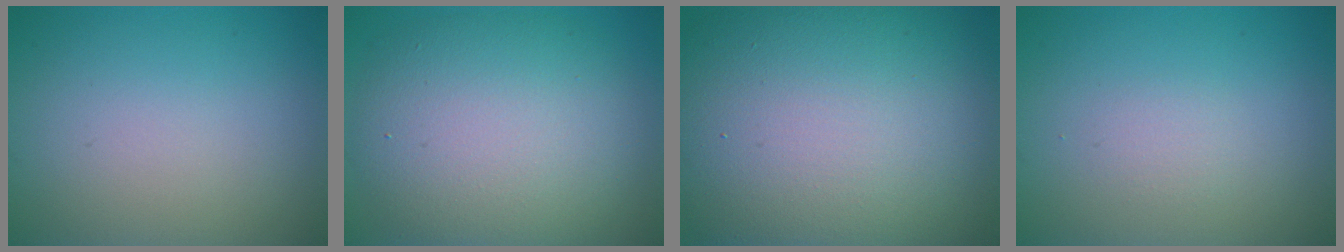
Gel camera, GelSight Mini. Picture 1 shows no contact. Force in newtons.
{"total": 9.7, "press": 9.6, "slide": 0.7}
{"total": 17.8, "press": 17.7, "slide": 1.0}
{"total": 0.9, "press": 0.9, "slide": 0.0}